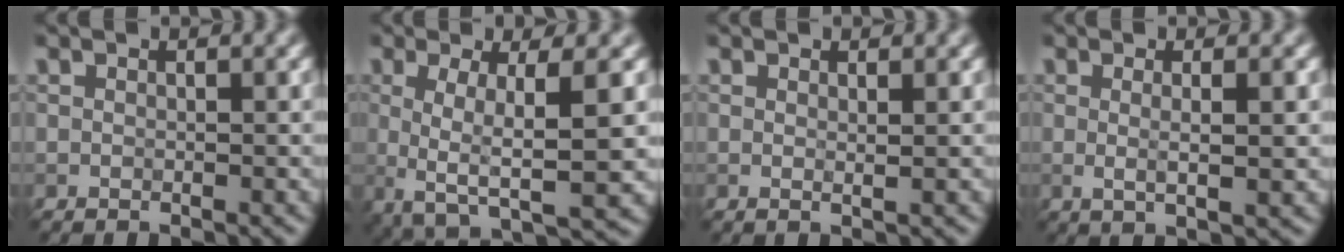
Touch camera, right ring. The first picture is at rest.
{"total": 6.7, "force": [-0.2, 2.0, 6.4], "torque": [-0.096, -0.005, -0.006]}
{"total": 0.7, "force": [0.3, 0.2, 0.6], "torque": [-0.004, -0.003, 0.004]}
{"total": 3.0, "force": [0.2, 0.7, 2.9], "torque": [-0.046, -0.004, 0.002]}